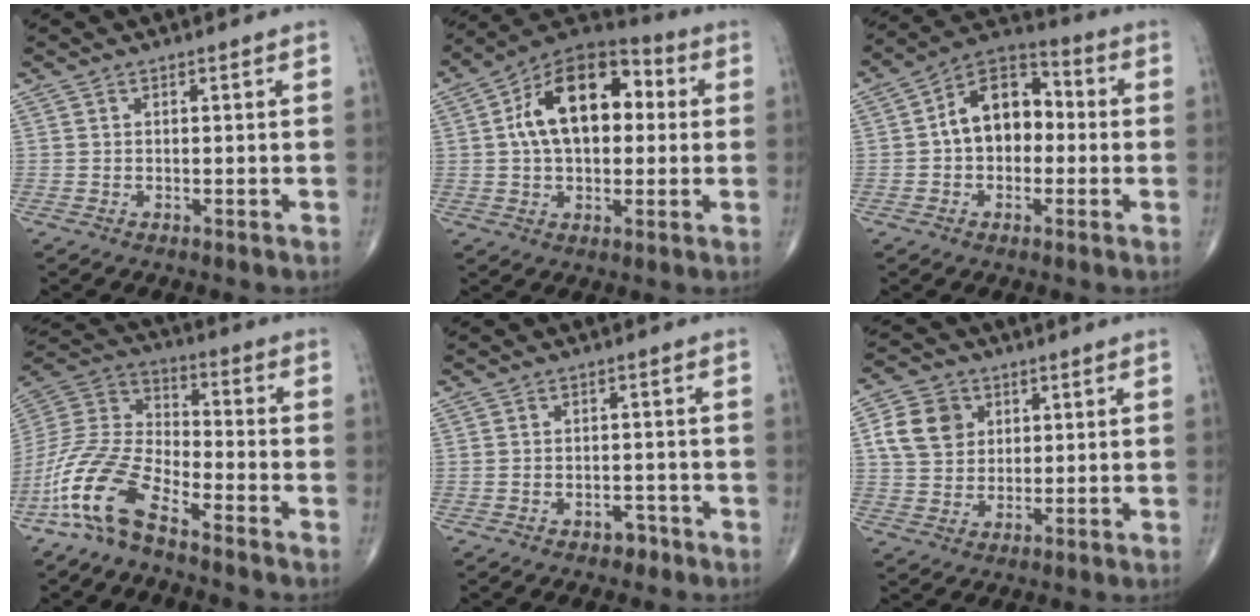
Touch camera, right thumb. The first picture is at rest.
{"total": 17.7, "force": [2.7, 10.6, 13.9], "torque": [-0.201, 0.031, 0.037]}
{"total": 12.2, "force": [0.1, 8.5, 8.8], "torque": [-0.109, 0.038, -0.015]}
{"total": 14.9, "force": [-9.4, 5.5, 10.2], "torque": [-0.221, 0.058, -0.193]}
{"total": 2.5, "force": [-1.7, 1.7, 0.9], "torque": [-0.009, 0.017, -0.020]}
{"total": 9.0, "force": [2.6, 7.5, 4.4], "torque": [-0.060, -0.001, 0.047]}